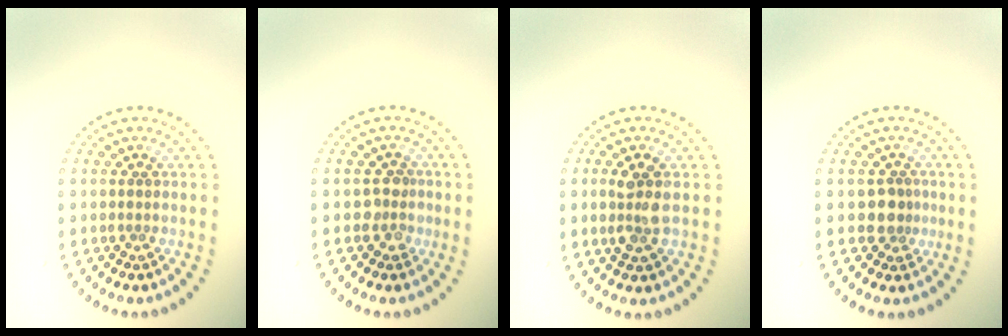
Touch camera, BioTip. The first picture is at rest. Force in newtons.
{"total": 1.8, "press": 1.6, "slide": 0.8}
{"total": 2.8, "press": 2.7, "slide": 0.6}
{"total": 1.9, "press": 1.6, "slide": 1.0}